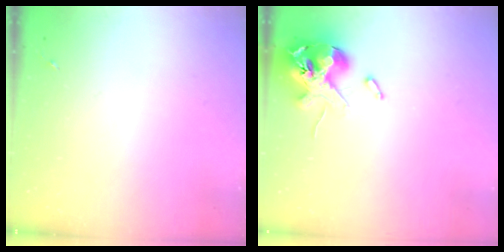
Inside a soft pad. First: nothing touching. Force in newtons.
{"total": 13.6, "press": 13.5, "slide": 1.9}